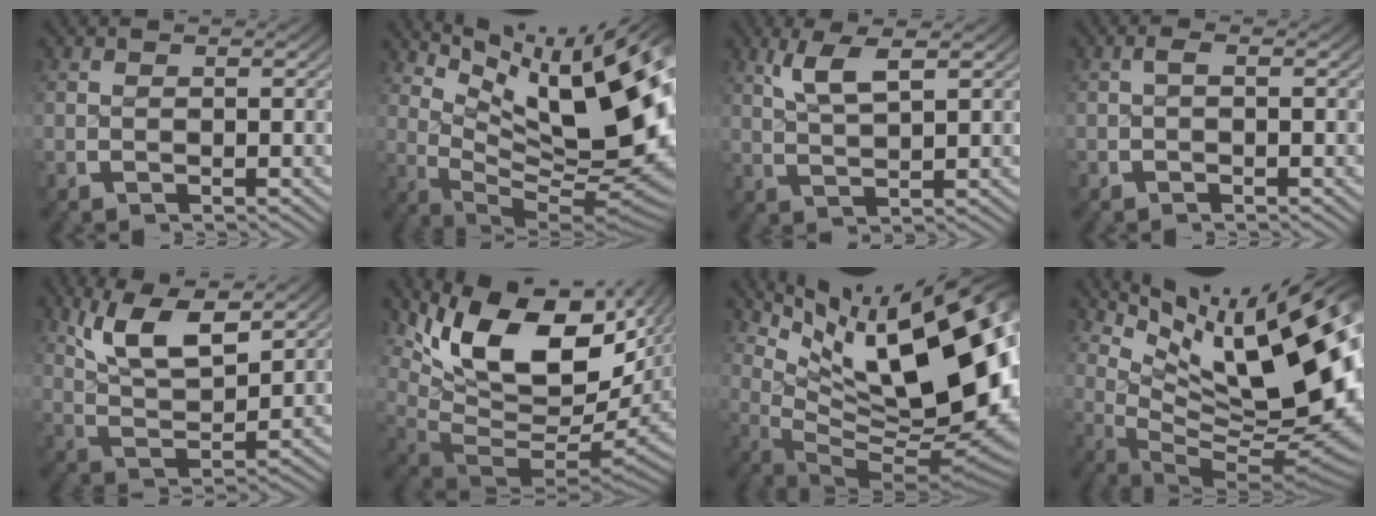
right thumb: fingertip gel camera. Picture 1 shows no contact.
{"total": 18.9, "force": [0.5, 11.0, 15.3], "torque": [-0.231, -0.045, 0.022]}
{"total": 3.6, "force": [1.7, 1.2, 2.9], "torque": [-0.061, 0.004, 0.036]}
{"total": 1.0, "force": [-0.6, 0.4, 0.8], "torque": [-0.022, 0.000, -0.010]}
{"total": 8.0, "force": [2.1, 4.5, 6.3], "torque": [-0.134, -0.016, 0.036]}
{"total": 18.4, "force": [0.8, 11.9, 14.1], "torque": [-0.252, -0.036, 0.023]}
{"total": 23.5, "force": [1.0, 13.3, 19.4], "torque": [-0.292, -0.048, 0.036]}
{"total": 20.9, "force": [1.0, 11.8, 17.2], "torque": [-0.258, -0.045, 0.032]}